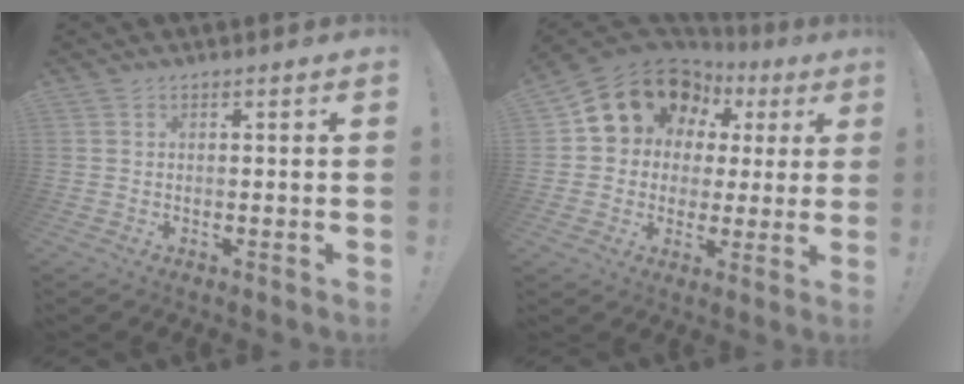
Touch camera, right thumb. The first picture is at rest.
{"total": 14.9, "force": [7.7, 11.5, 5.5], "torque": [-0.083, -0.050, 0.155]}